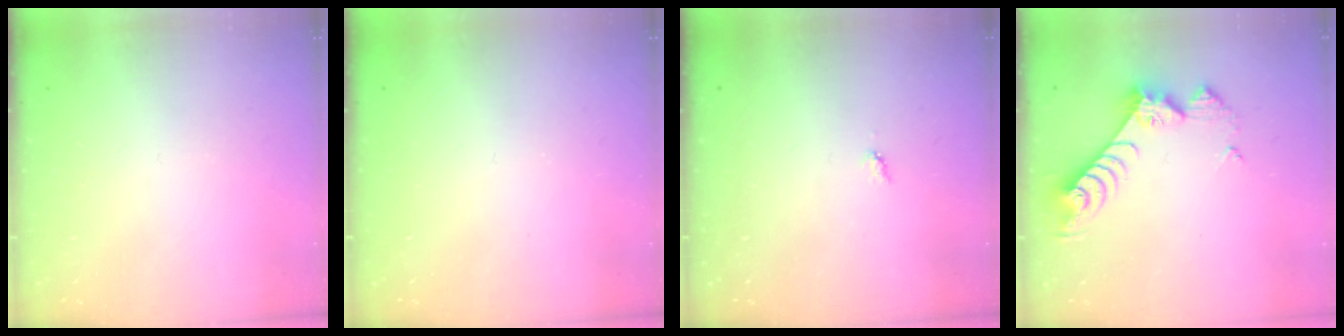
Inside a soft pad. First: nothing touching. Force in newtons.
{"total": 0.0}
{"total": 3.9, "press": 3.8, "slide": 0.5}
{"total": 9.6, "press": 9.5, "slide": 0.7}